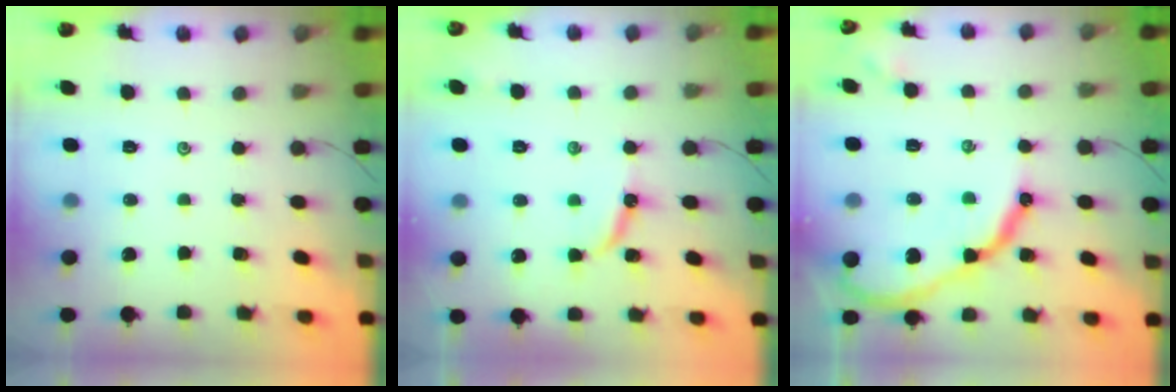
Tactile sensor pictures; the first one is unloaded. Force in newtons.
{"total": 7.0, "press": 7.0, "slide": 0.3}
{"total": 16.1, "press": 16.0, "slide": 1.2}